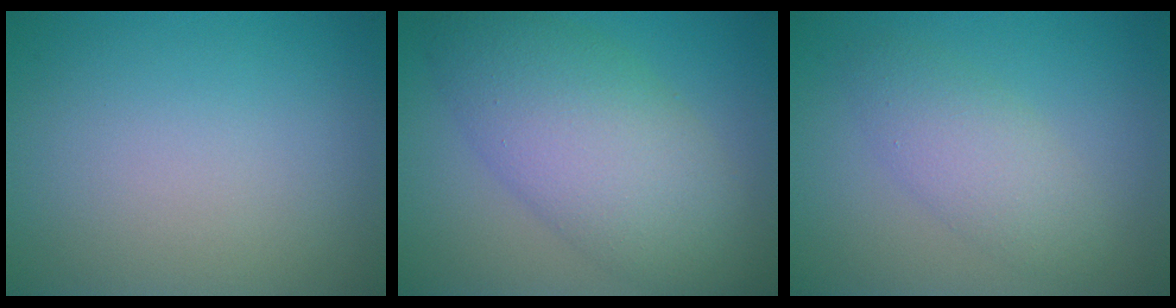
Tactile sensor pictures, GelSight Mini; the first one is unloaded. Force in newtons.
{"total": 8.6, "press": 8.5, "slide": 0.5}
{"total": 3.3, "press": 3.3, "slide": 0.1}